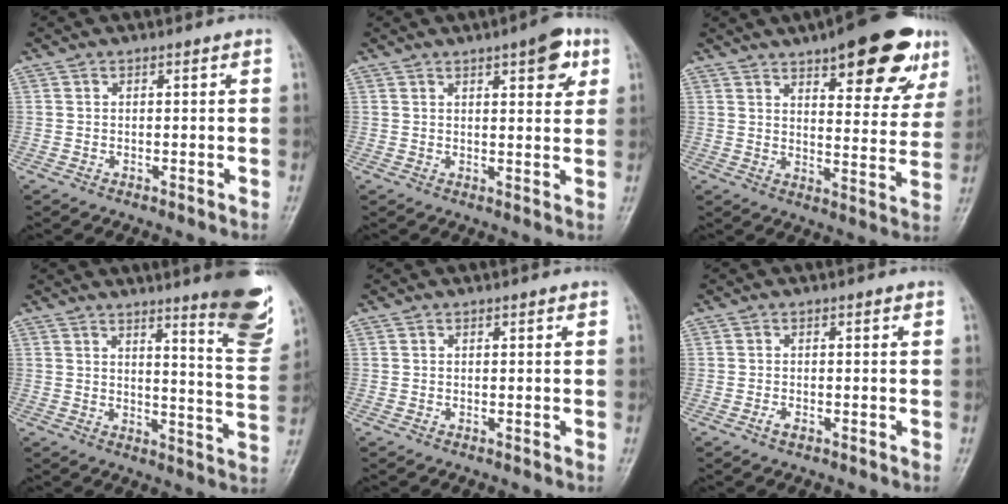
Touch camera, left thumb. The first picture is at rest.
{"total": 6.9, "force": [3.4, 2.4, 5.4], "torque": [-0.051, -0.011, 0.039]}
{"total": 19.0, "force": [11.0, 6.8, 13.9], "torque": [-0.147, -0.034, 0.150]}
{"total": 14.2, "force": [9.4, 2.0, 10.5], "torque": [-0.110, -0.071, 0.117]}
{"total": 0.0}
{"total": 1.3, "force": [-0.6, 0.6, 0.9], "torque": [-0.017, 0.000, -0.014]}